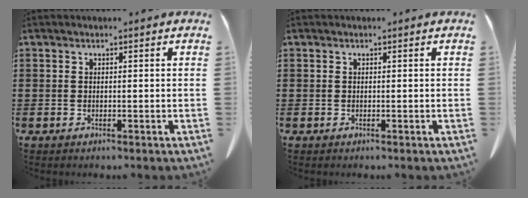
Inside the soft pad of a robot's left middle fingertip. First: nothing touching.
{"total": 0.0}